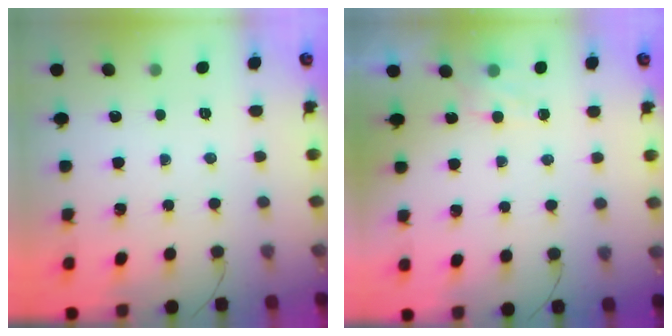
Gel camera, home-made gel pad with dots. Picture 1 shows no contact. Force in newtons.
{"total": 4.1, "press": 3.9, "slide": 1.2}